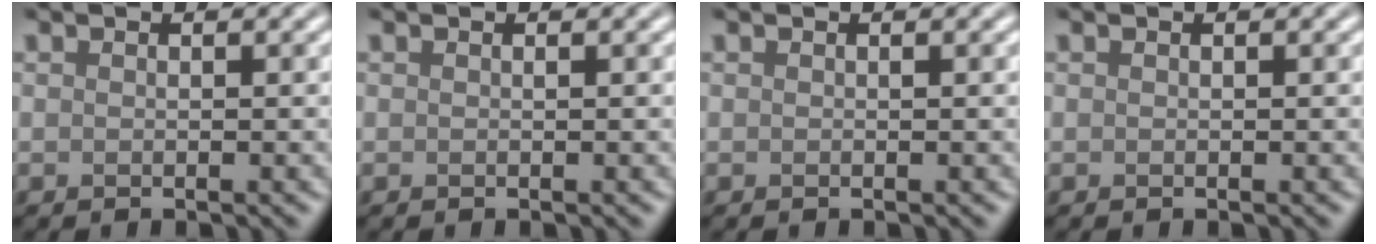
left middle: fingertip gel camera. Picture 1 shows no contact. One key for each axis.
{"total": 0.0}
{"total": 0.0}
{"total": 0.0}